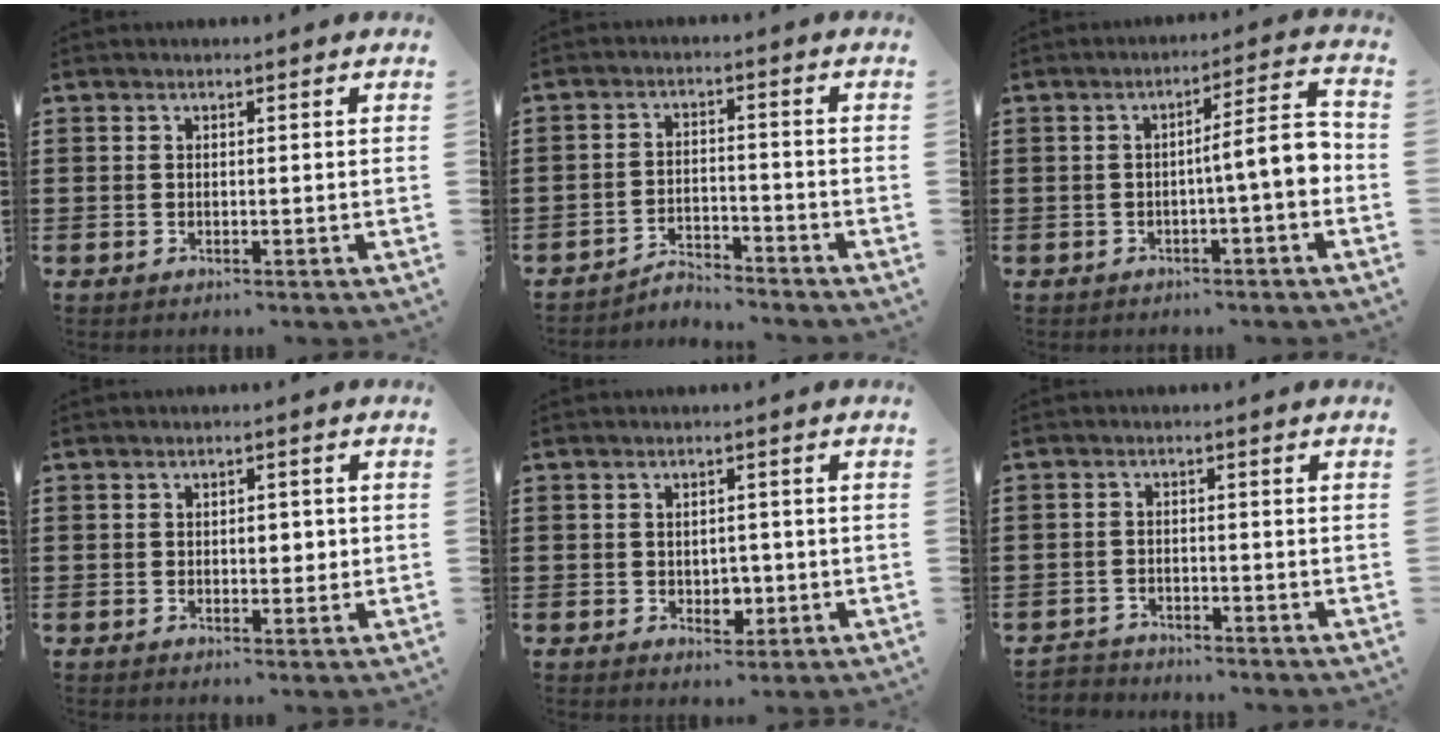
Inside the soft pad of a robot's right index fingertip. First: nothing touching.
{"total": 3.6, "force": [-3.5, 0.4, 0.2], "torque": [-0.011, 0.004, -0.075]}
{"total": 7.3, "force": [-0.8, 1.0, 7.2], "torque": [-0.112, -0.003, -0.020]}
{"total": 2.4, "force": [0.0, 1.4, 2.0], "torque": [-0.031, 0.002, -0.003]}
{"total": 2.7, "force": [-0.3, 2.0, 1.8], "torque": [-0.031, 0.002, -0.010]}
{"total": 2.1, "force": [-2.0, 0.5, -0.3], "torque": [-0.002, 0.003, -0.047]}